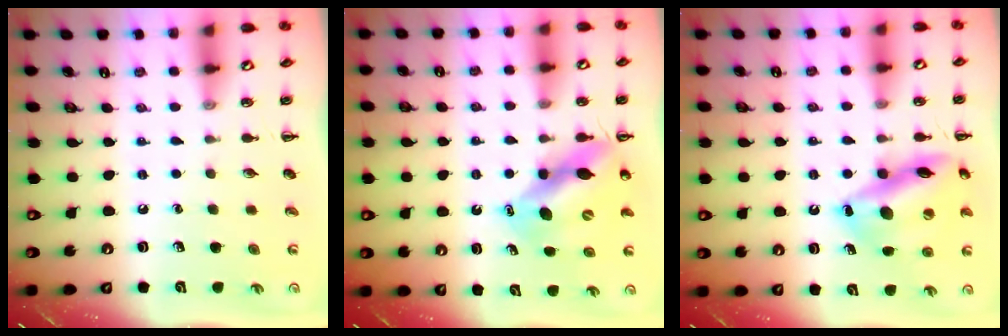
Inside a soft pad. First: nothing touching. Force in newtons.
{"total": 11.9, "press": 11.5, "slide": 3.2}
{"total": 17.9, "press": 17.7, "slide": 2.0}